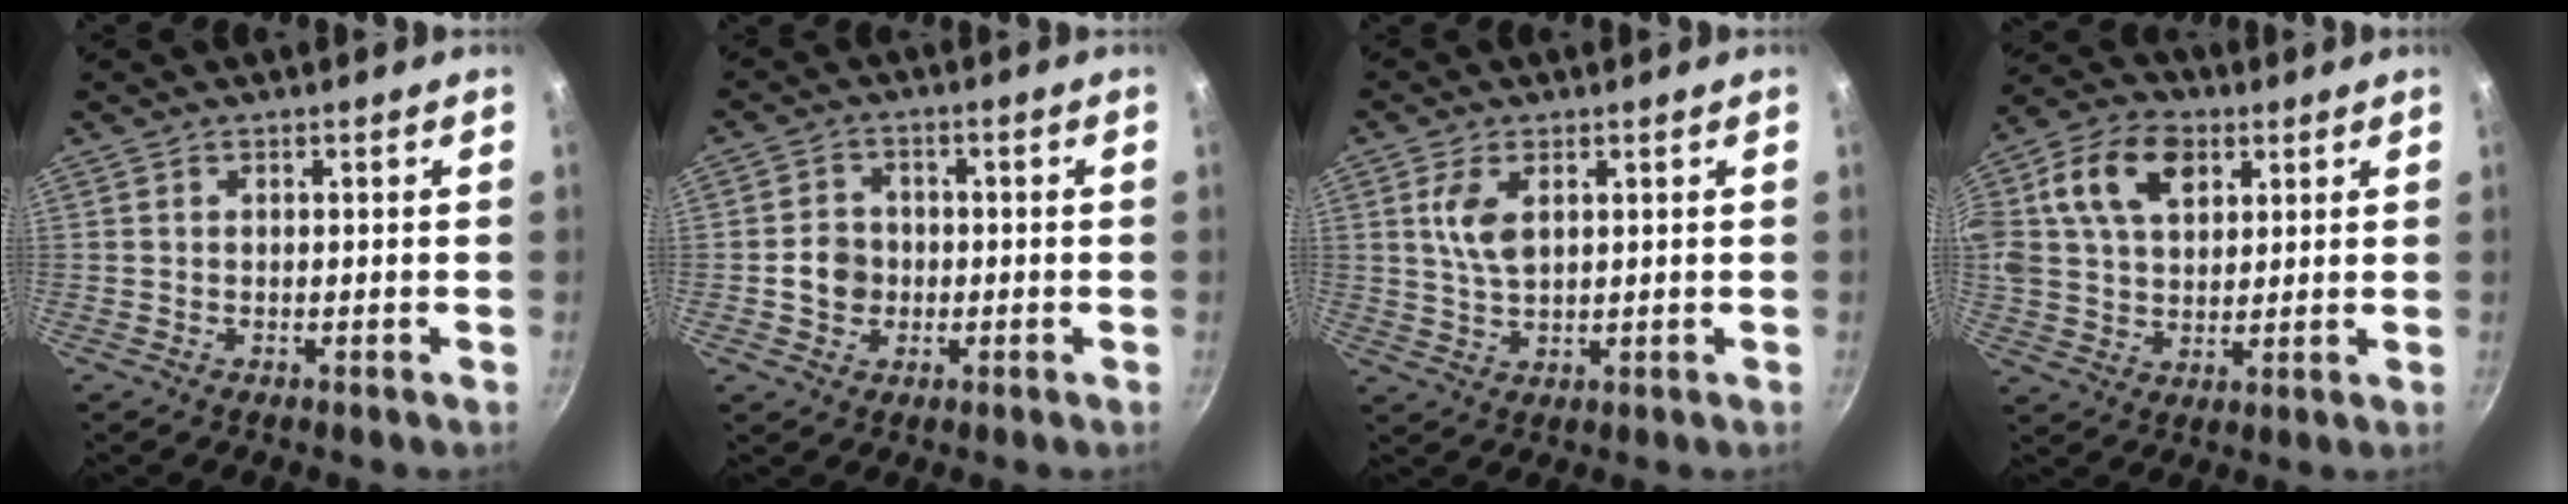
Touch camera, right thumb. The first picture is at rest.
{"total": 5.3, "force": [-0.8, 4.7, 2.4], "torque": [-0.015, 0.013, -0.018]}
{"total": 5.8, "force": [1.8, 3.1, 4.5], "torque": [-0.085, -0.008, 0.037]}
{"total": 17.7, "force": [6.3, 12.0, 11.4], "torque": [-0.216, 0.014, 0.105]}